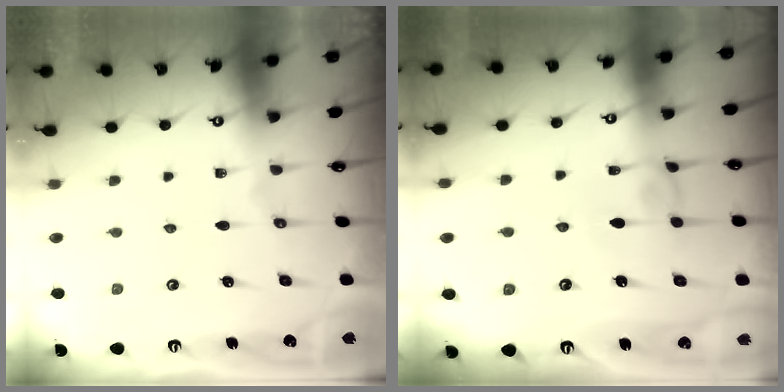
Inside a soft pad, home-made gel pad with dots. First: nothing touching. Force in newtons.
{"total": 1.2, "press": 1.1, "slide": 0.4}